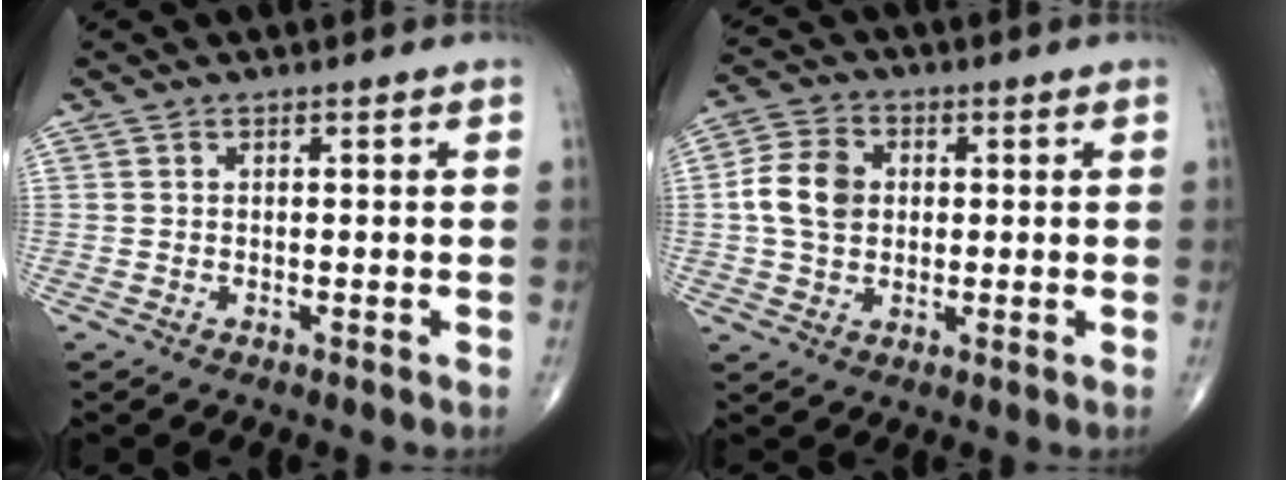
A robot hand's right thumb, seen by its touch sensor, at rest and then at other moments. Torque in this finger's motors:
{"motor_torque": [0.02, 0.02, 0.15, -0.15, 0.07]}